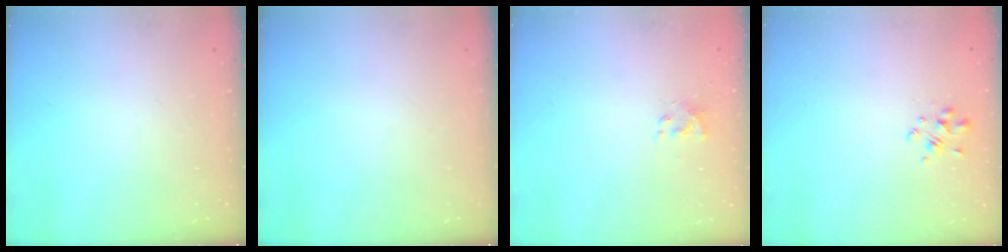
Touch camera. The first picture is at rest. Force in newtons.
{"total": 0.0}
{"total": 1.3, "press": 1.3, "slide": 0.3}
{"total": 2.4, "press": 2.2, "slide": 0.9}